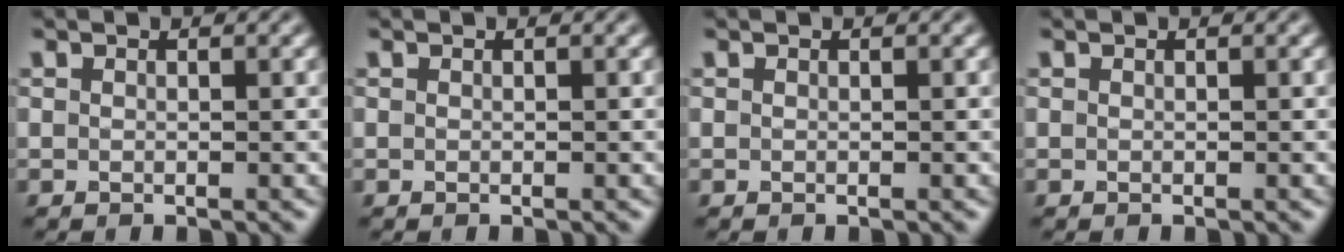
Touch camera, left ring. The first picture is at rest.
{"total": 0.0}
{"total": 0.0}
{"total": 0.0}